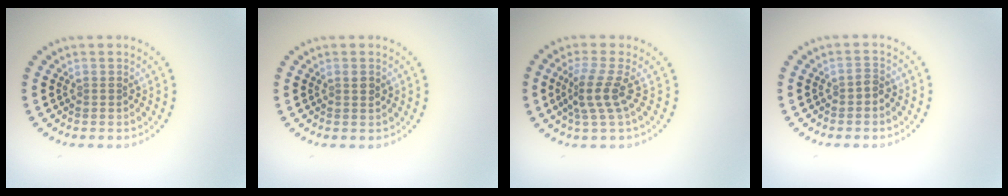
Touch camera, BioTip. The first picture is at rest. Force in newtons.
{"total": 0.9, "press": 0.8, "slide": 0.3}
{"total": 3.0, "press": 2.0, "slide": 2.2}
{"total": 0.9, "press": 0.7, "slide": 0.5}